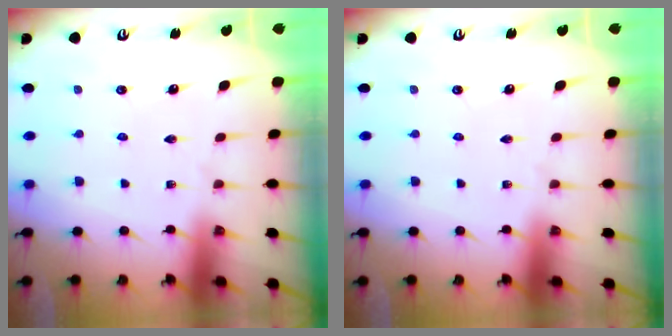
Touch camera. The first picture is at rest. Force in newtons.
{"total": 0.0}